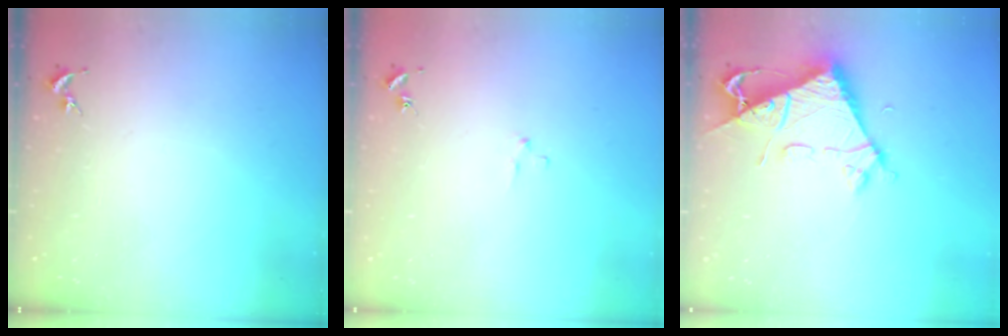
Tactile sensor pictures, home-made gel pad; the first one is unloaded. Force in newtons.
{"total": 1.8, "press": 1.8, "slide": 0.1}
{"total": 6.8, "press": 6.7, "slide": 0.6}